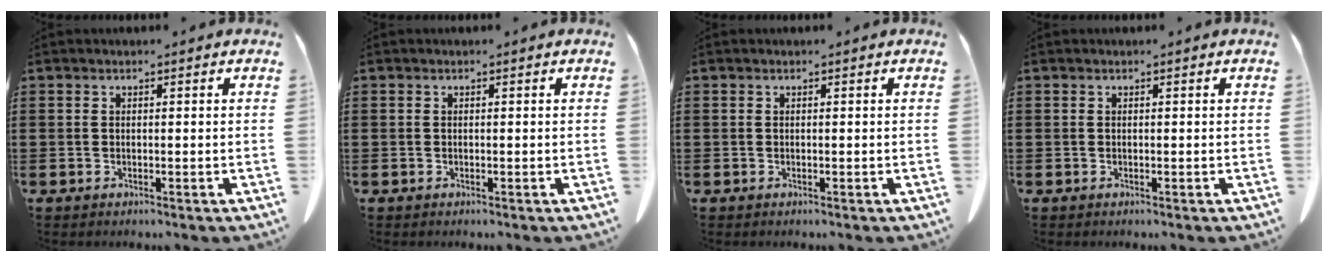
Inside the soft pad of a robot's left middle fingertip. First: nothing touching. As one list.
[{"total": 0.0}, {"total": 0.0}, {"total": 0.0}]